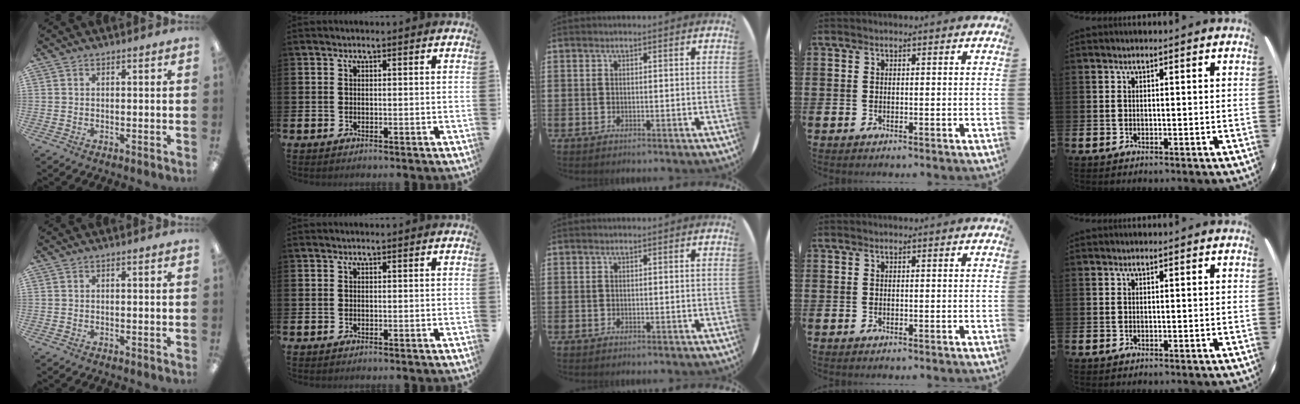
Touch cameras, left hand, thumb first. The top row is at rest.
{}